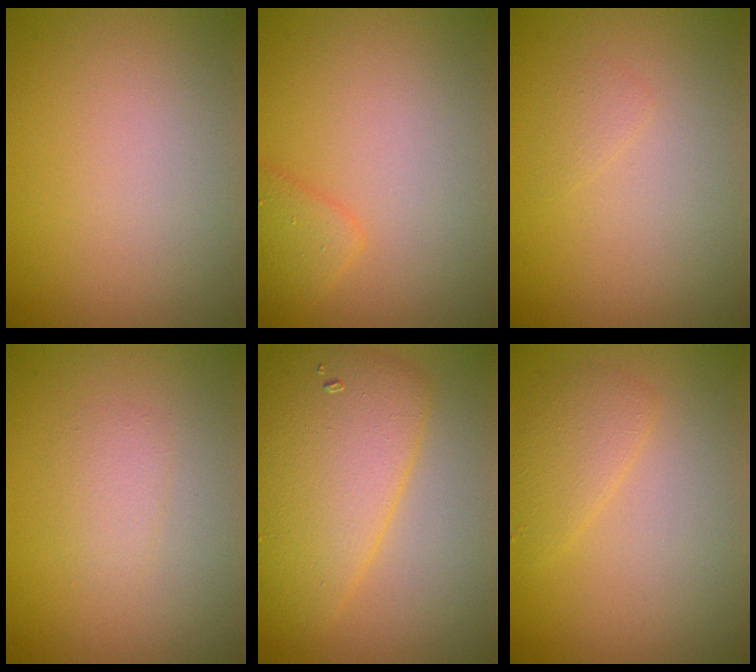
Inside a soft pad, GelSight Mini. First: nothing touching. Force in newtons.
{"total": 1.9, "press": 1.9, "slide": 0.1}
{"total": 0.7, "press": 0.7, "slide": 0.1}
{"total": 1.3, "press": 1.3, "slide": 0.0}
{"total": 6.5, "press": 6.5, "slide": 0.2}
{"total": 2.0, "press": 2.0, "slide": 0.1}